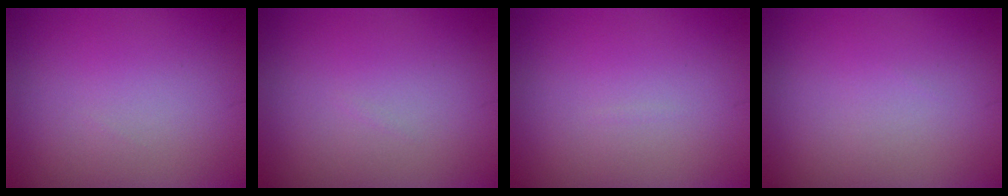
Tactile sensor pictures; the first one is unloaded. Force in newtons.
{"total": 0.0}
{"total": 0.0}
{"total": 0.0}